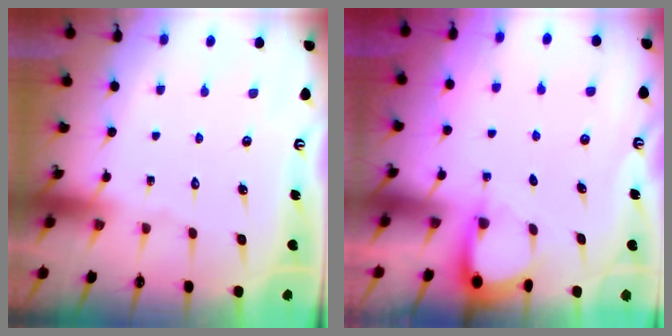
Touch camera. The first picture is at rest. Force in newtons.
{"total": 3.0, "press": 3.0, "slide": 0.3}